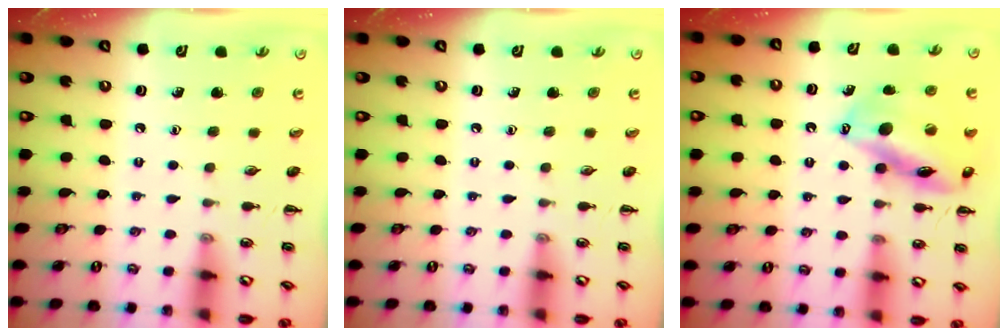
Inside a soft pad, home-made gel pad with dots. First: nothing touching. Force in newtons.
{"total": 0.0}
{"total": 16.1, "press": 15.7, "slide": 3.7}